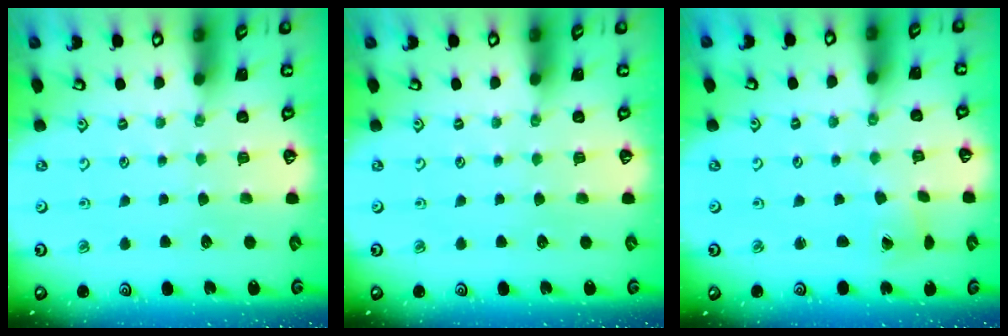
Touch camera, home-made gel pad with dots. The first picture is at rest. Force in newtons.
{"total": 0.0}
{"total": 1.7, "press": 1.7, "slide": 0.2}